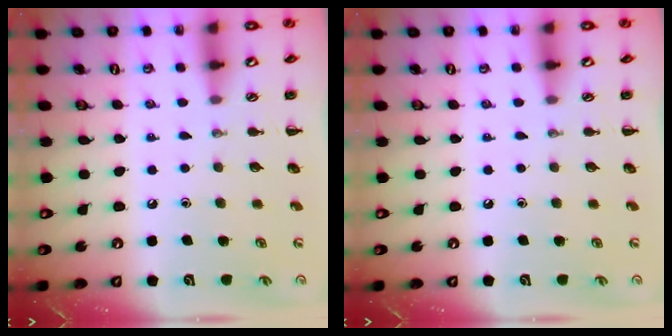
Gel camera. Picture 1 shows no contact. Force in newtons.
{"total": 0.0}